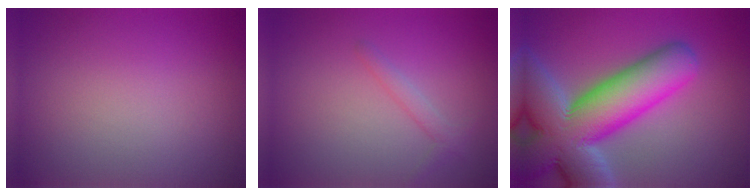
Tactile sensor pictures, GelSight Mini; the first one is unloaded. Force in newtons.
{"total": 1.3, "press": 1.3, "slide": 0.1}
{"total": 14.9, "press": 14.8, "slide": 1.1}